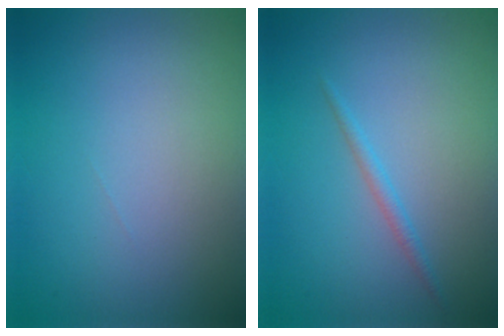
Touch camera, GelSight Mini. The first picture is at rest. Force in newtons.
{"total": 1.0, "press": 1.0, "slide": 0.1}